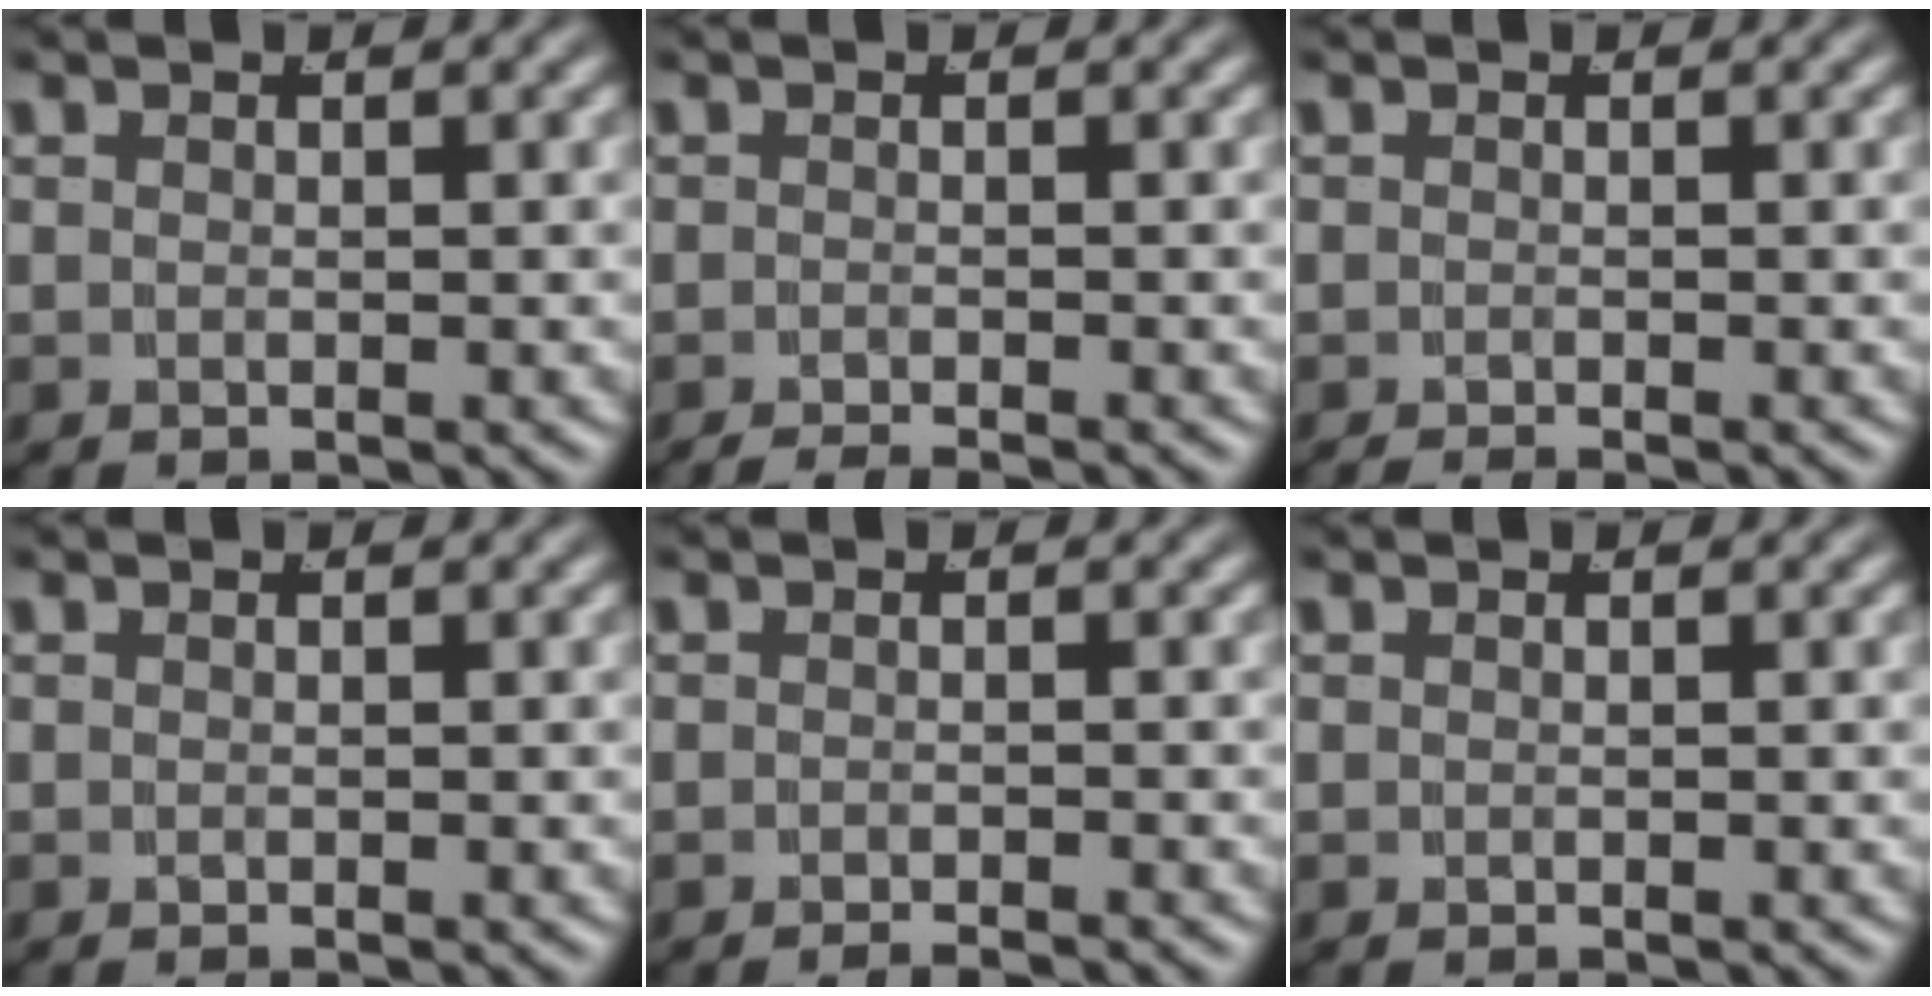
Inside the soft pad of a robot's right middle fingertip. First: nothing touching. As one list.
[{"total": 1.8, "force": [-1.8, -0.1, 0.5], "torque": [-0.003, -0.005, -0.027]}, {"total": 1.1, "force": [-1.1, -0.2, 0.2], "torque": [0.001, -0.004, -0.016]}, {"total": 0.0}, {"total": 1.5, "force": [-1.4, -0.3, 0.2], "torque": [-0.004, 0.000, -0.025]}, {"total": 0.0}]